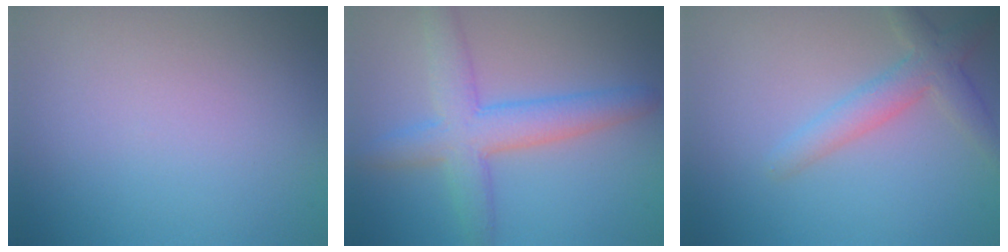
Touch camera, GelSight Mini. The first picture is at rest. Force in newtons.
{"total": 5.2, "press": 5.2, "slide": 0.1}
{"total": 3.2, "press": 3.1, "slide": 0.3}